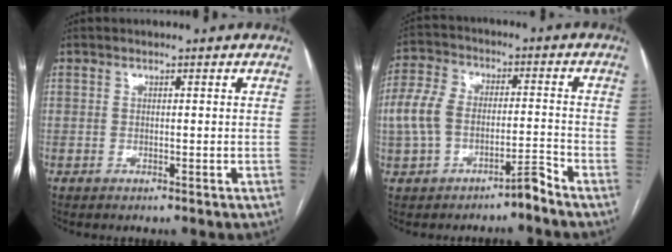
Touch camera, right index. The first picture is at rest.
{"total": 7.6, "force": [-3.7, 3.7, 5.5], "torque": [-0.121, 0.035, -0.068]}